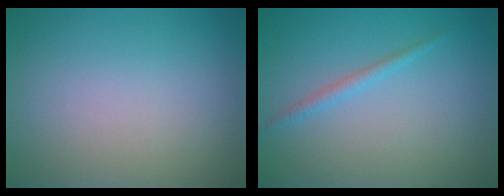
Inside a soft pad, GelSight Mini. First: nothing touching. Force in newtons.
{"total": 1.2, "press": 1.2, "slide": 0.1}